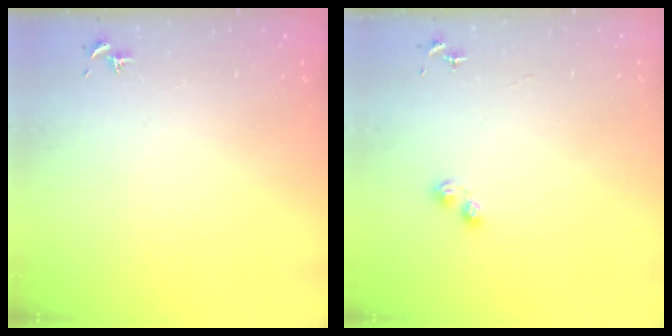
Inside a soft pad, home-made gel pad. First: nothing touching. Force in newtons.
{"total": 4.5, "press": 4.5, "slide": 0.5}